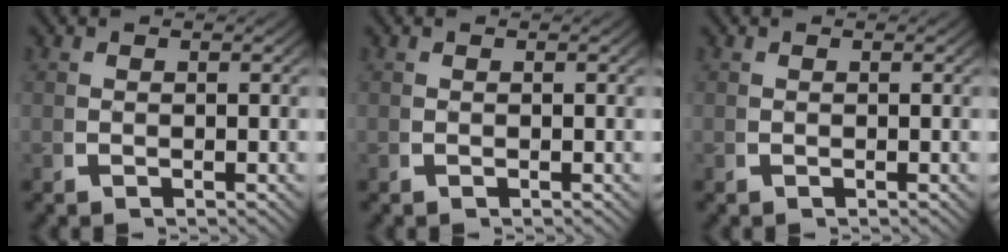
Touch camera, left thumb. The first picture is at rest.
{"total": 0.0}
{"total": 0.0}